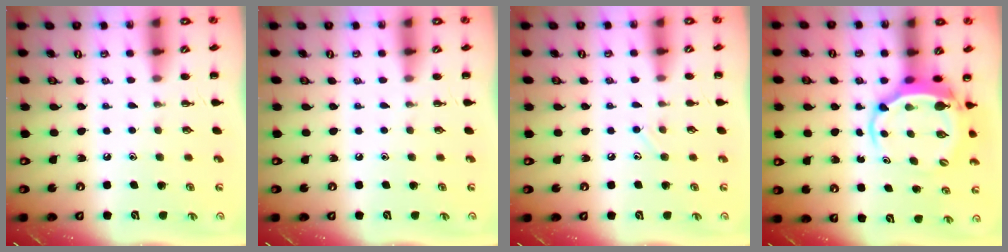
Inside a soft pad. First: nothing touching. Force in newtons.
{"total": 0.0}
{"total": 4.8, "press": 4.6, "slide": 1.5}
{"total": 6.1, "press": 5.9, "slide": 1.6}